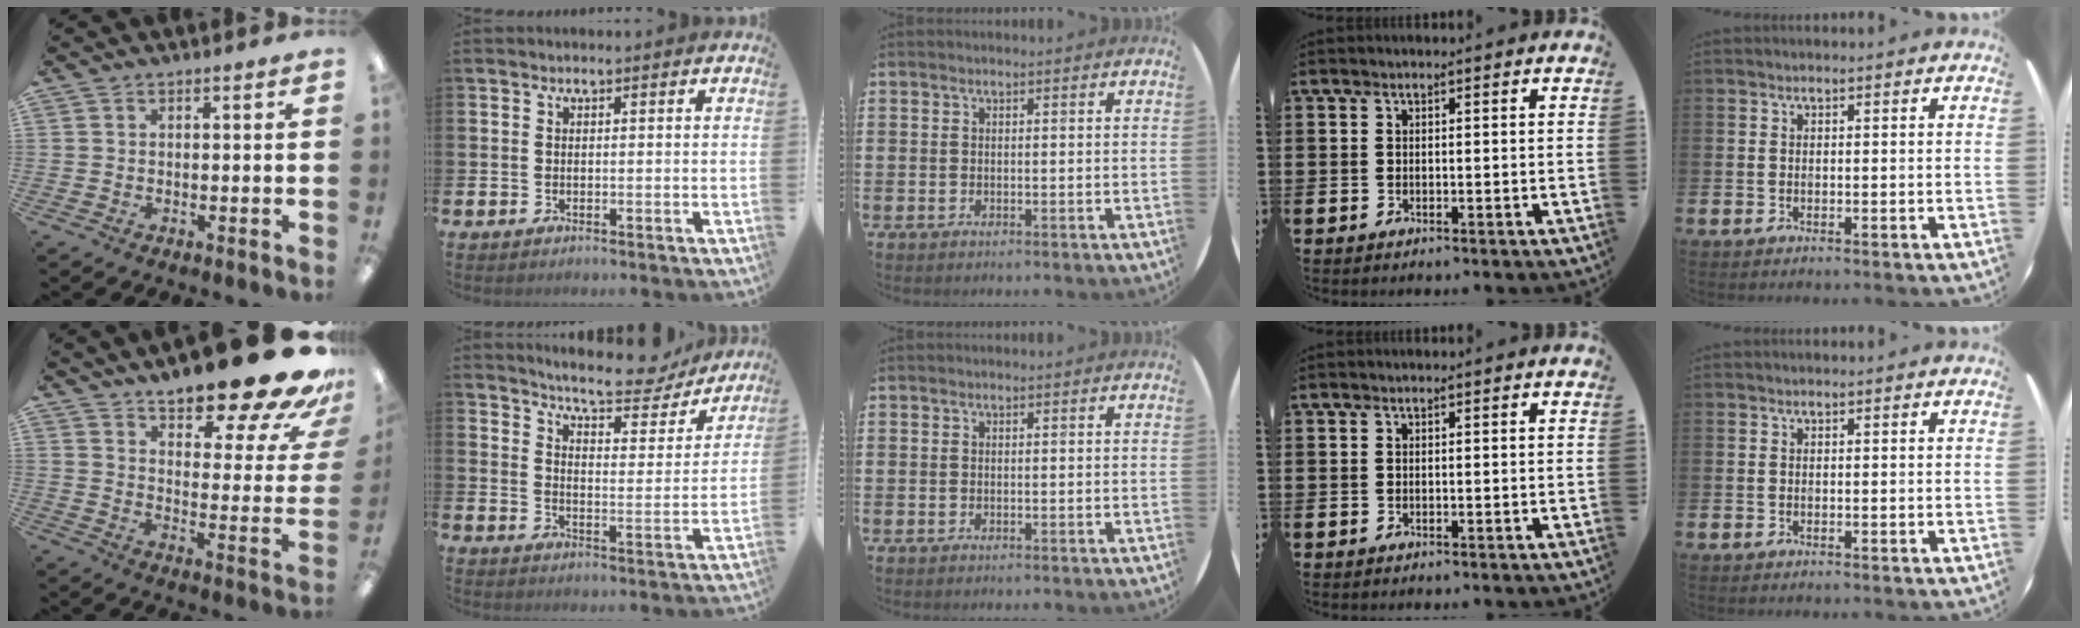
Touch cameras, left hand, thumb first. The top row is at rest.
{"thumb": {"total": 20.2, "force": [15.6, 4.9, 11.8], "torque": [-0.156, -0.115, 0.250]}, "index": {"total": 7.9, "force": [7.4, 1.4, 2.4], "torque": [-0.056, -0.054, 0.125]}}